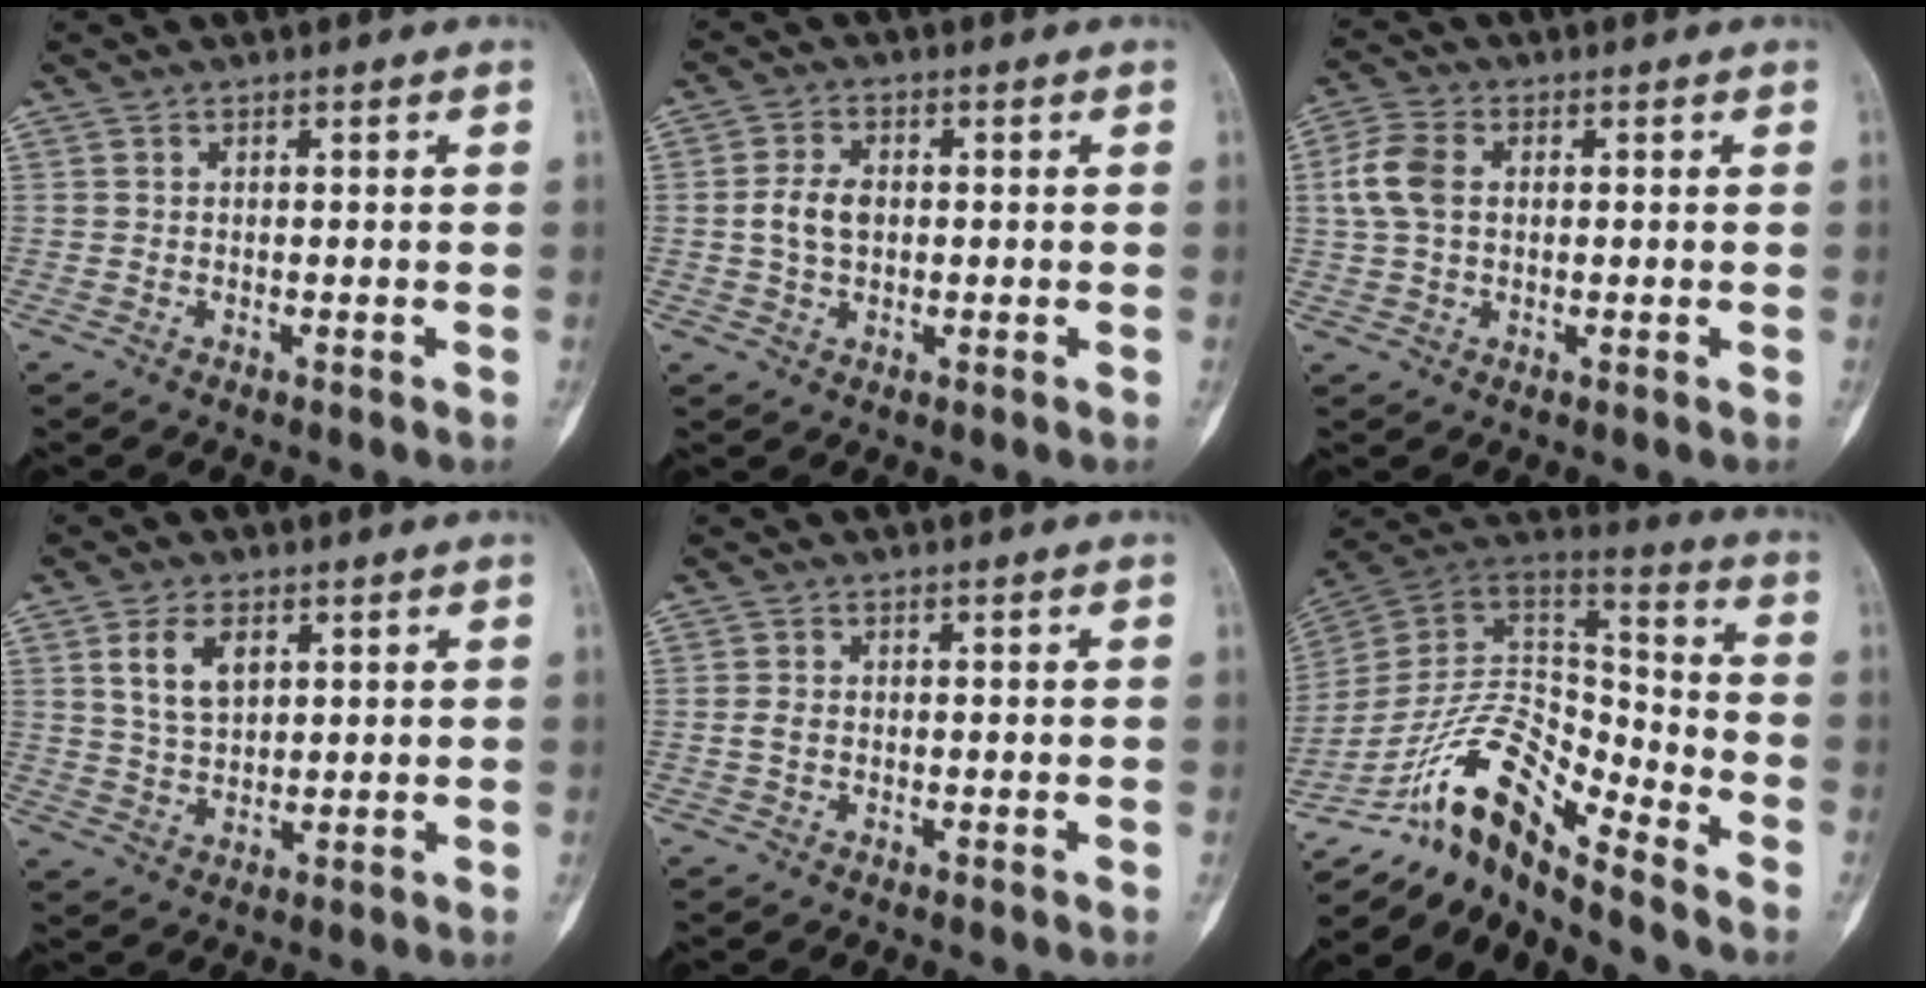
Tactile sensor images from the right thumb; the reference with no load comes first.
{"total": 5.2, "force": [0.1, 3.5, 3.9], "torque": [-0.076, 0.008, 0.000]}
{"total": 6.9, "force": [0.9, 4.7, 5.0], "torque": [-0.115, 0.015, 0.015]}
{"total": 6.8, "force": [2.7, 3.9, 4.8], "torque": [-0.077, -0.010, 0.057]}
{"total": 1.2, "force": [-0.2, 0.9, 0.8], "torque": [-0.018, 0.001, -0.005]}
{"total": 16.4, "force": [-12.6, 5.1, 9.3], "torque": [-0.152, 0.109, -0.230]}